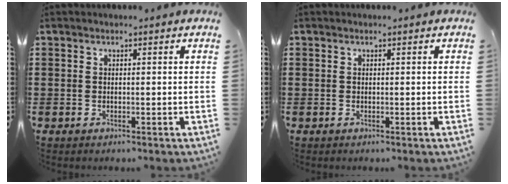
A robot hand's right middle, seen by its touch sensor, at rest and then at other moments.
{"total": 0.0}